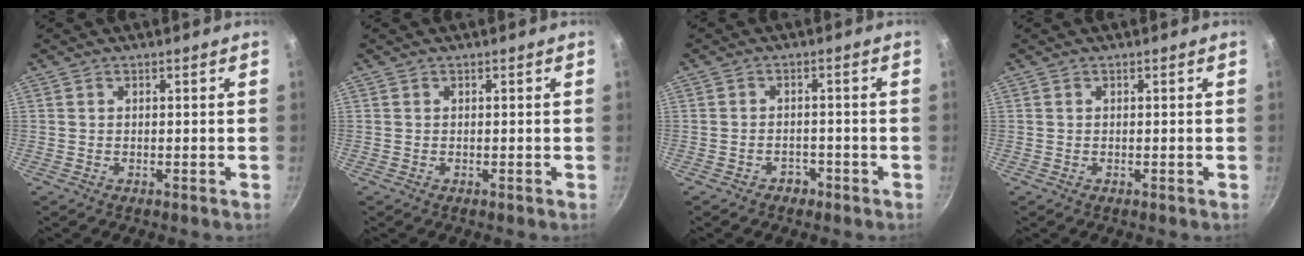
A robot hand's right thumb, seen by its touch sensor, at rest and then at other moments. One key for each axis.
{"total": 0.0}
{"total": 2.3, "fx": -1.5, "fy": 1.6, "fz": 0.6, "tx": 0.000, "ty": 0.014, "tz": -0.021}
{"total": 0.0}